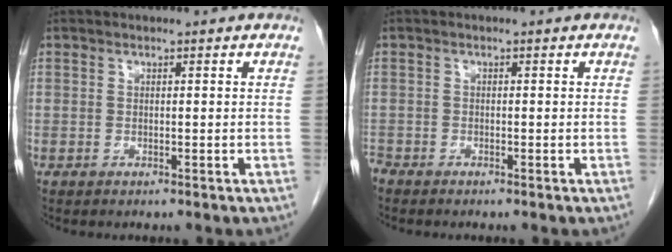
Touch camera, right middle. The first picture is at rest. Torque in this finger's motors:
{"motor_torque": [0.12, -0.09, -0.02, -0.01]}